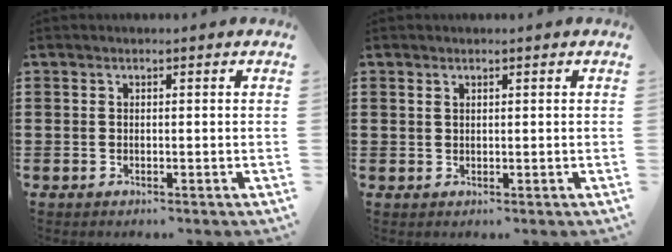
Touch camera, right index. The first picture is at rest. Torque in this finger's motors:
{"motor_torque": [-0.24, 0.24, -0.01, -0.01]}